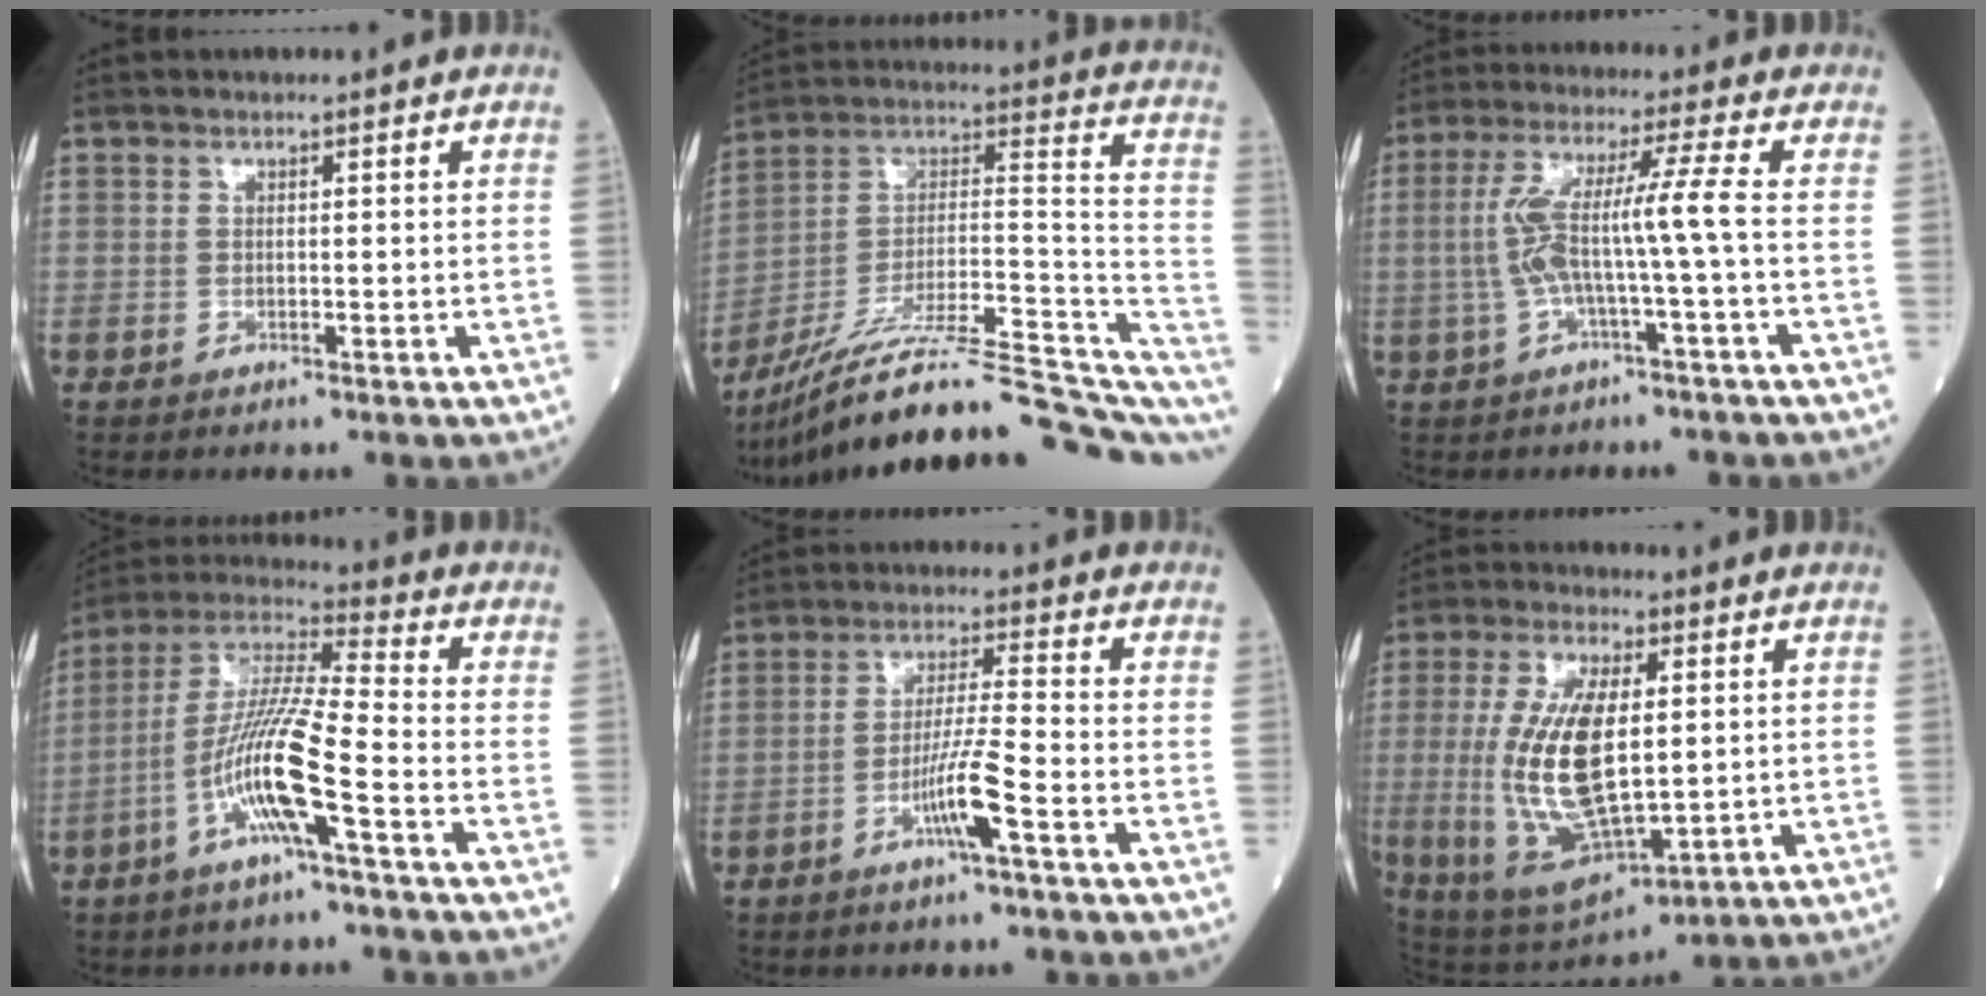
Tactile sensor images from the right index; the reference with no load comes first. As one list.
[{"total": 29.0, "force": [-23.6, 3.9, 16.4], "torque": [-0.196, 0.017, -0.357]}, {"total": 8.3, "force": [-1.0, -0.8, 8.2], "torque": [-0.173, 0.026, -0.016]}, {"total": 12.6, "force": [-4.7, 0.1, 11.7], "torque": [-0.237, 0.004, -0.097]}, {"total": 6.4, "force": [-2.9, -0.7, 5.6], "torque": [-0.110, -0.001, -0.056]}, {"total": 16.7, "force": [0.7, 6.2, 15.5], "torque": [-0.322, -0.005, 0.028]}]